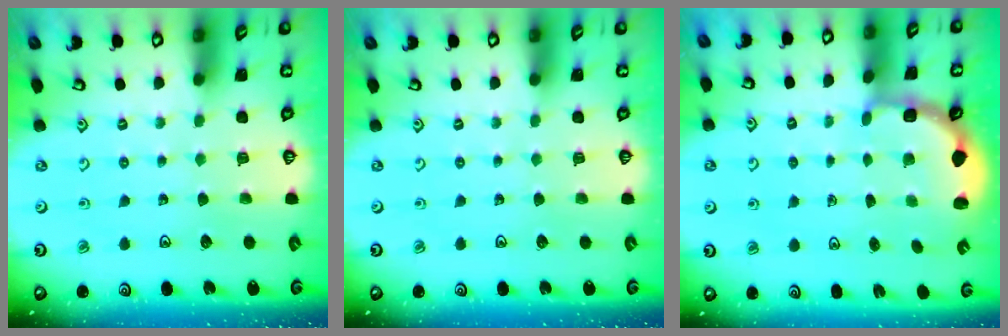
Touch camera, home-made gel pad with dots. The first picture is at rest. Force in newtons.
{"total": 0.0}
{"total": 3.0, "press": 2.6, "slide": 1.5}